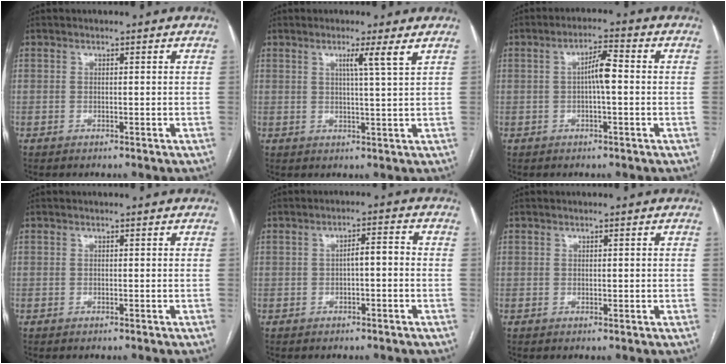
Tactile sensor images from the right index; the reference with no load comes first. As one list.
[{"total": 3.6, "force": [1.9, -0.9, 2.9], "torque": [-0.050, -0.006, 0.033]}, {"total": 4.3, "force": [-0.1, 0.6, 4.3], "torque": [-0.075, 0.011, -0.002]}, {"total": 0.0}, {"total": 3.0, "force": [-0.5, 0.9, 2.9], "torque": [-0.047, 0.015, -0.006]}, {"total": 0.6, "force": [0.1, 0.4, 0.4], "torque": [-0.003, 0.000, 0.004]}]